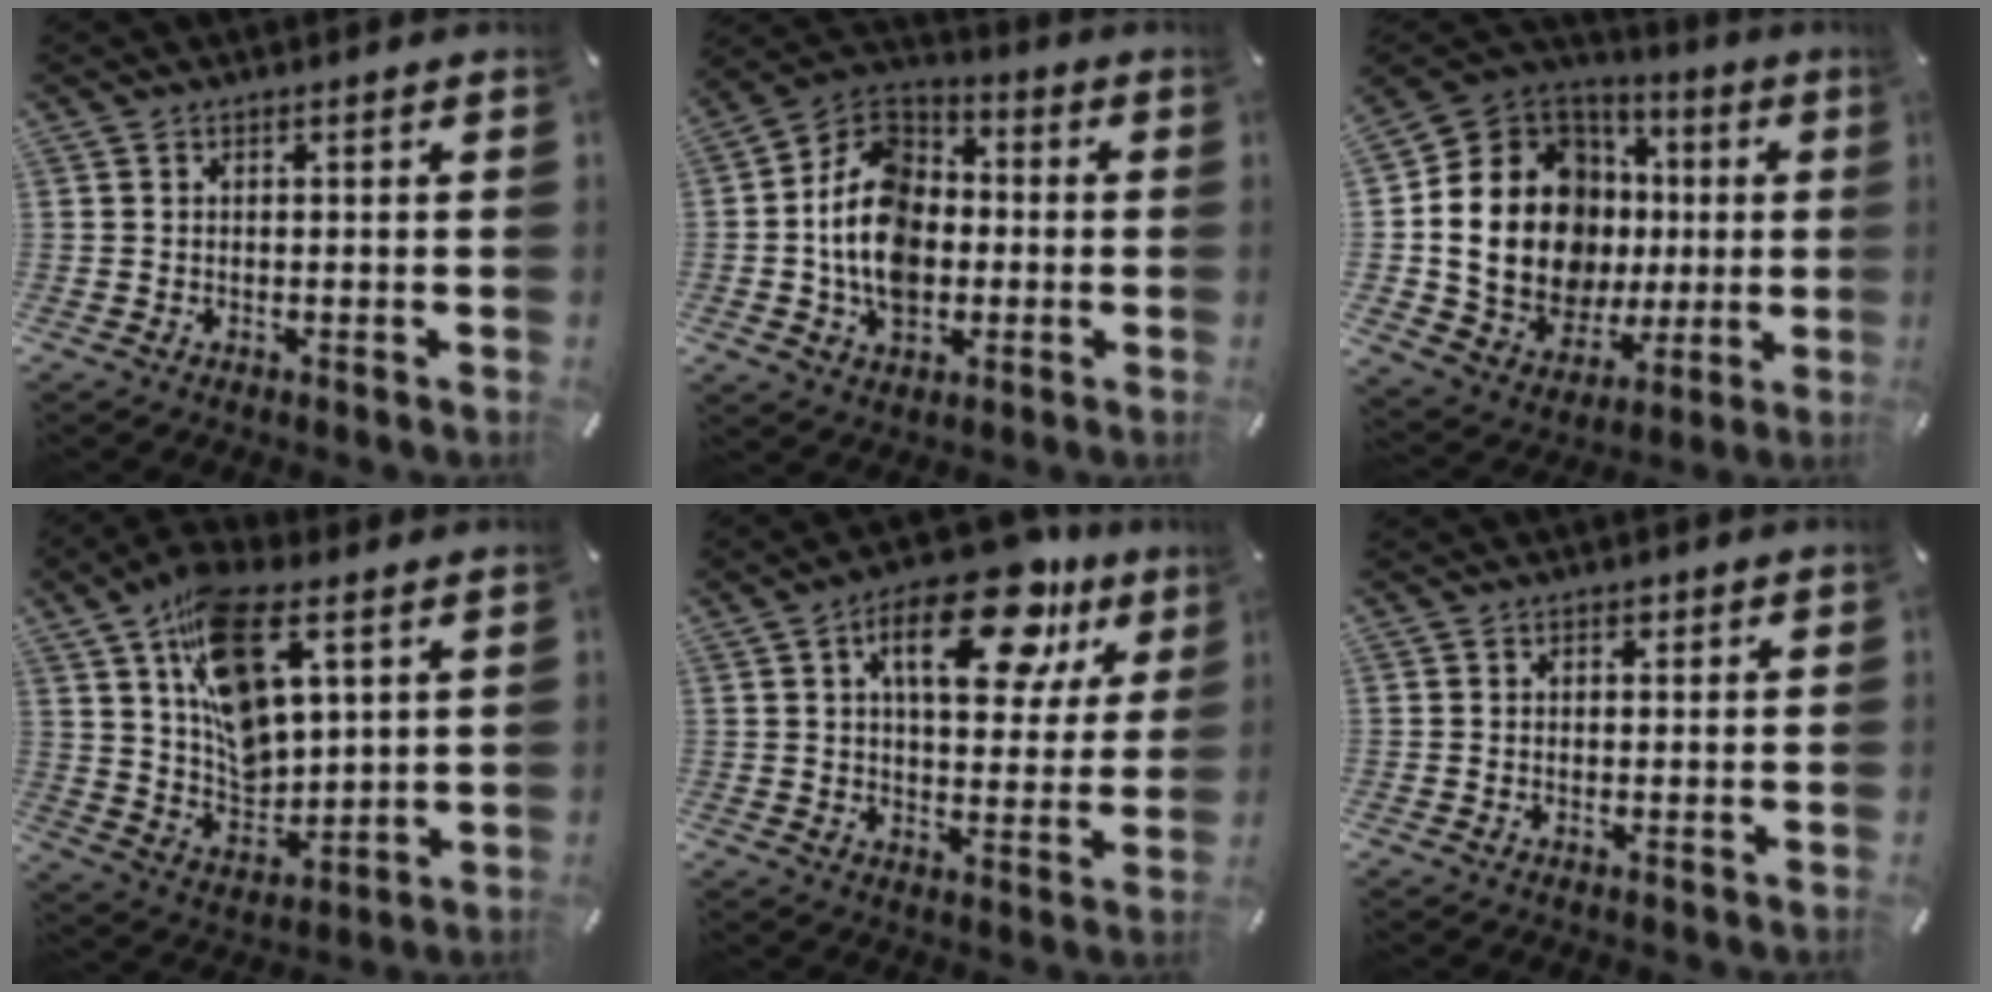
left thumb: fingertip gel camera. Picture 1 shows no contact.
{"total": 15.2, "force": [-3.3, 11.8, 9.1], "torque": [-0.203, 0.024, -0.065]}
{"total": 19.3, "force": [1.2, 15.1, 12.0], "torque": [-0.252, -0.036, 0.032]}
{"total": 16.4, "force": [7.9, 9.1, 11.1], "torque": [-0.196, -0.026, 0.145]}
{"total": 19.6, "force": [10.4, 9.4, 13.7], "torque": [-0.198, -0.046, 0.168]}
{"total": 1.2, "force": [0.4, 1.0, 0.3], "torque": [0.001, 0.001, 0.005]}